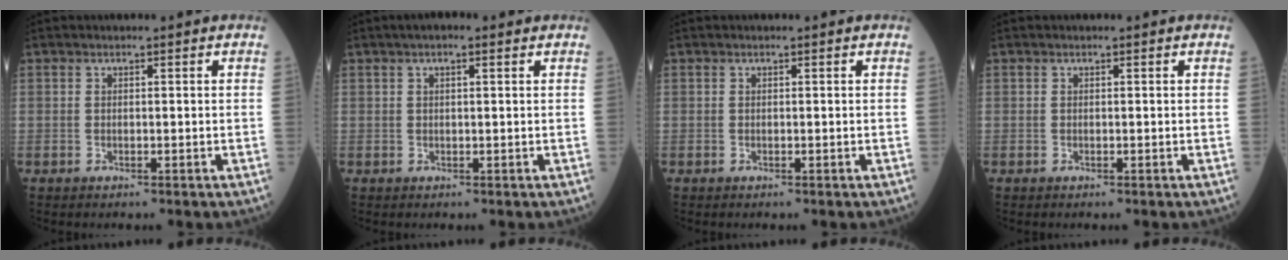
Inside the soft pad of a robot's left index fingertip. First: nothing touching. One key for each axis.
{"total": 2.6, "fx": 1.5, "fy": 0.7, "fz": 2.1, "tx": -0.040, "ty": 0.012, "tz": 0.023}
{"total": 0.0}
{"total": 0.0}